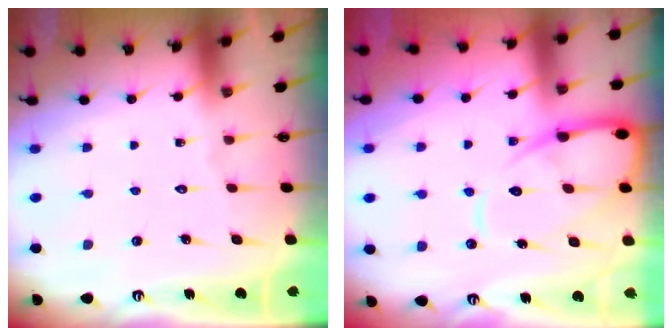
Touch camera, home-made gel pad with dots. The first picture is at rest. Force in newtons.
{"total": 13.1, "press": 13.1, "slide": 1.1}